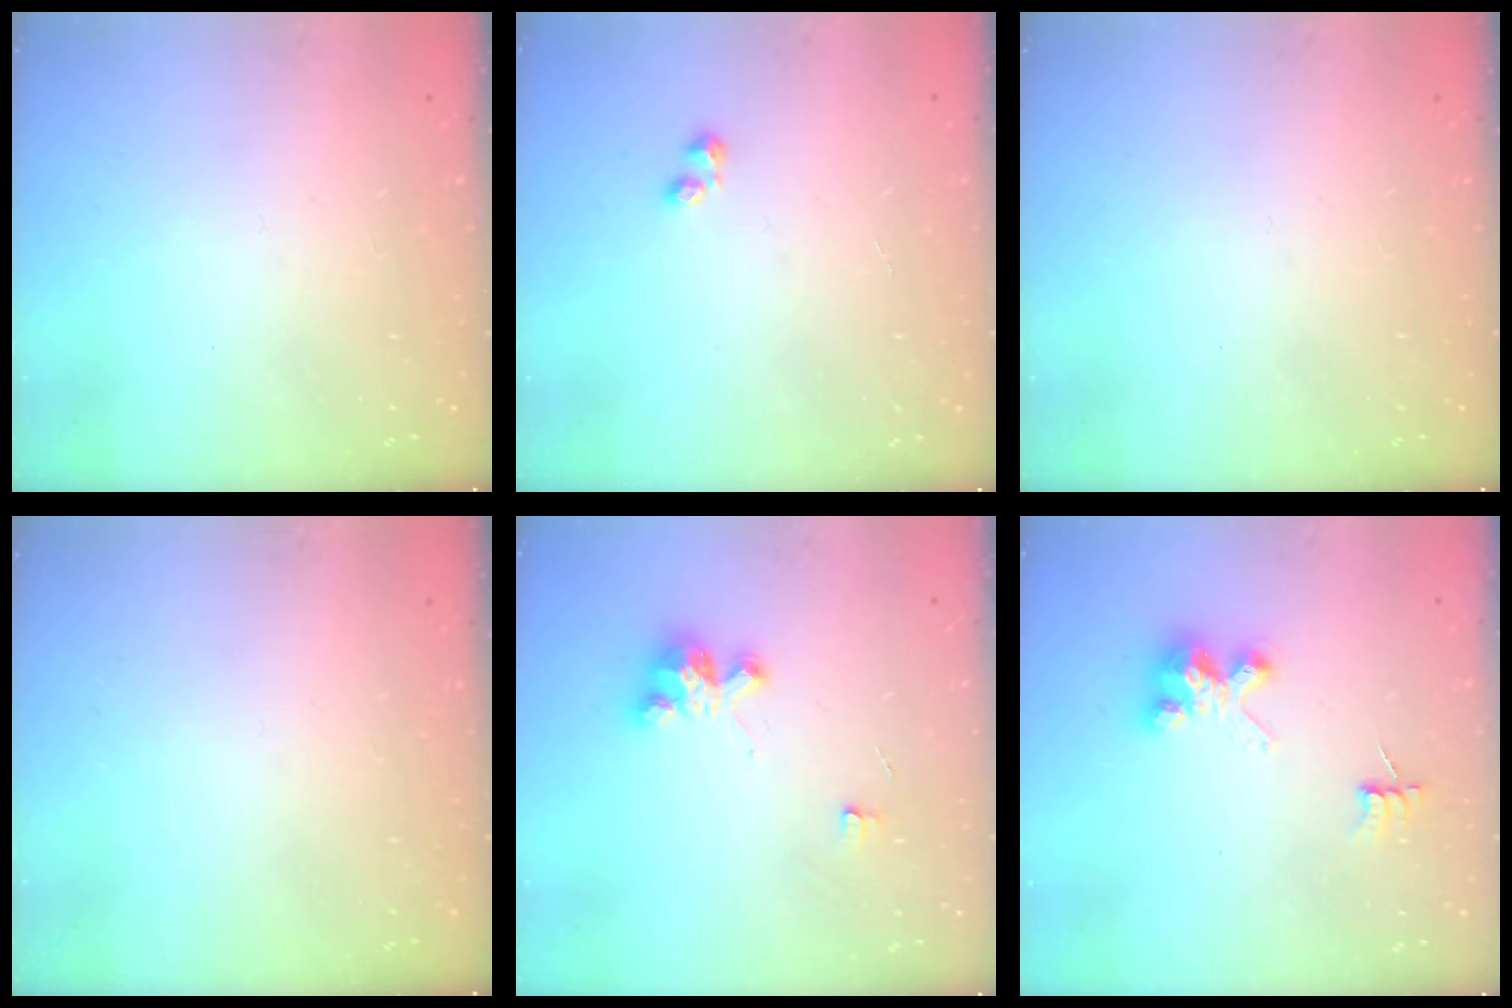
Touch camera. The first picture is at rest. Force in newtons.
{"total": 1.9, "press": 1.8, "slide": 0.5}
{"total": 0.0}
{"total": 0.0}
{"total": 5.6, "press": 5.6, "slide": 0.2}
{"total": 4.5, "press": 4.5, "slide": 0.1}